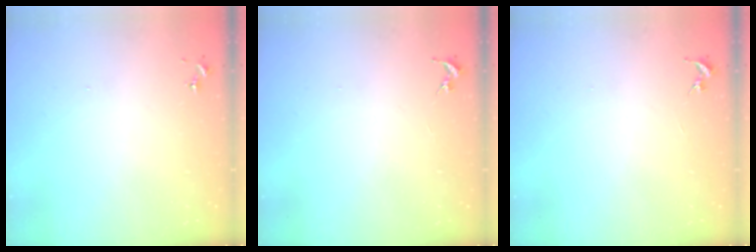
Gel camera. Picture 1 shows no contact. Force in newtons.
{"total": 0.0}
{"total": 0.0}